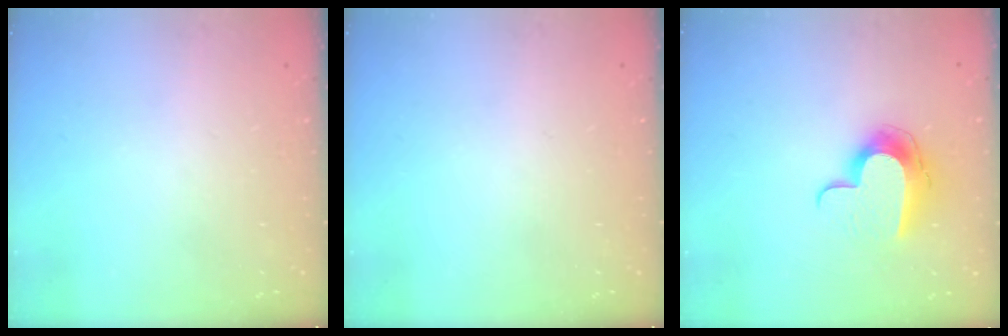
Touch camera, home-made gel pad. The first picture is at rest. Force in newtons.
{"total": 0.0}
{"total": 11.5, "press": 11.5, "slide": 0.7}